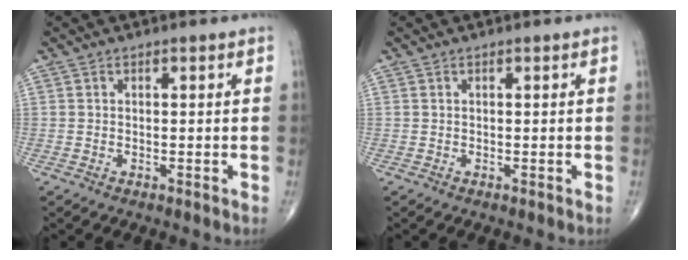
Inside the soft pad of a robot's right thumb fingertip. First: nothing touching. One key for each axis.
{"total": 0.0}